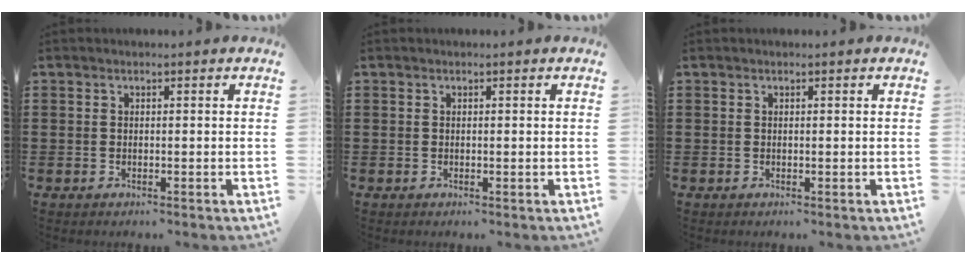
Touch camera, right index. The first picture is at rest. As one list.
[{"total": 0.0}, {"total": 0.0}]